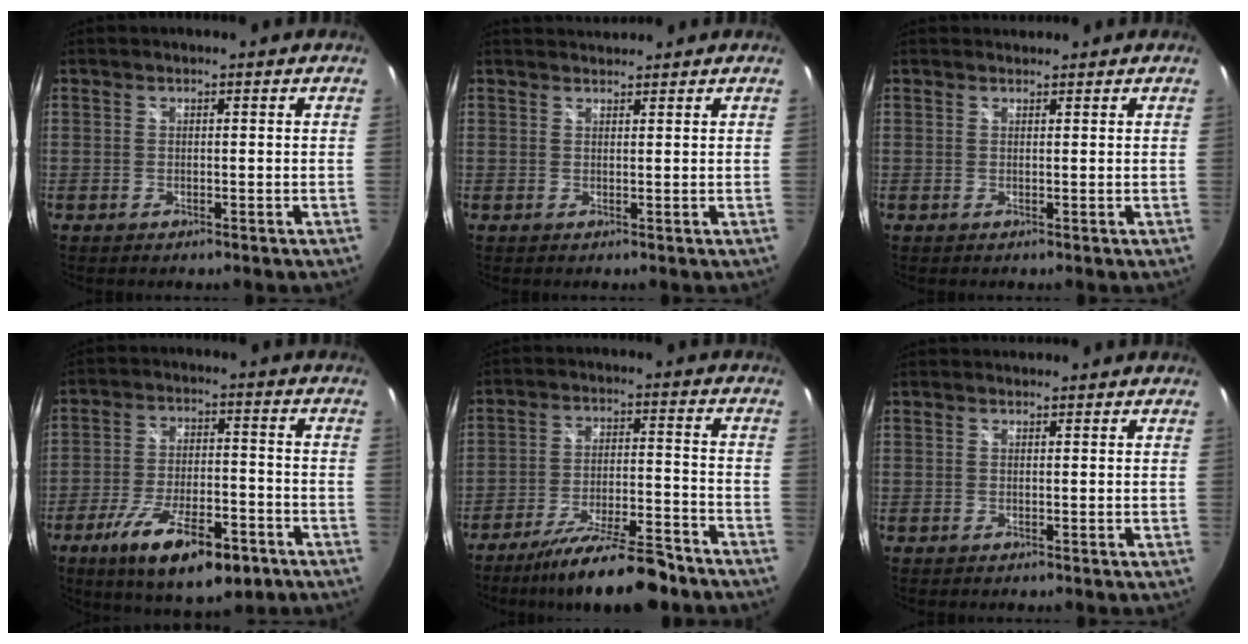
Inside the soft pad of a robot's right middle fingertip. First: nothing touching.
{"total": 2.4, "force": [2.4, 0.3, 0.3], "torque": [-0.006, 0.007, 0.040]}
{"total": 1.1, "force": [1.0, 0.3, -0.1], "torque": [0.003, 0.005, 0.017]}
{"total": 16.2, "force": [-9.4, 5.2, 12.0], "torque": [-0.222, -0.030, -0.148]}
{"total": 15.4, "force": [-12.8, 2.6, 8.1], "torque": [-0.152, -0.015, -0.198]}
{"total": 0.7, "force": [0.7, 0.2, -0.1], "torque": [0.003, 0.004, 0.011]}